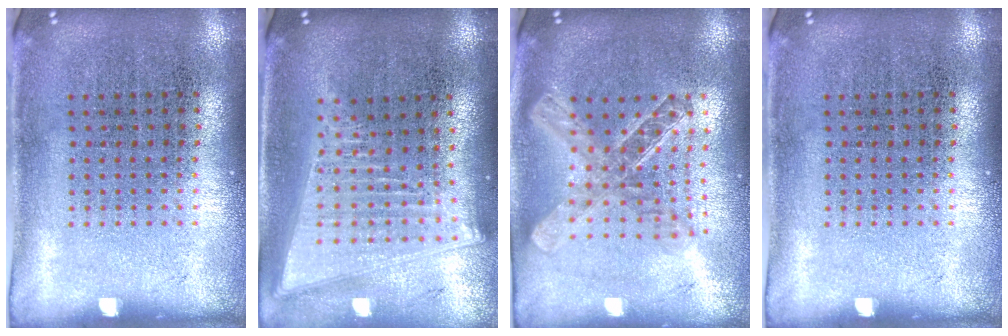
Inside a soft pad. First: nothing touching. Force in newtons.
{"total": 2.1, "press": 1.8, "slide": 1.1}
{"total": 2.0, "press": 1.7, "slide": 1.1}
{"total": 0.0}